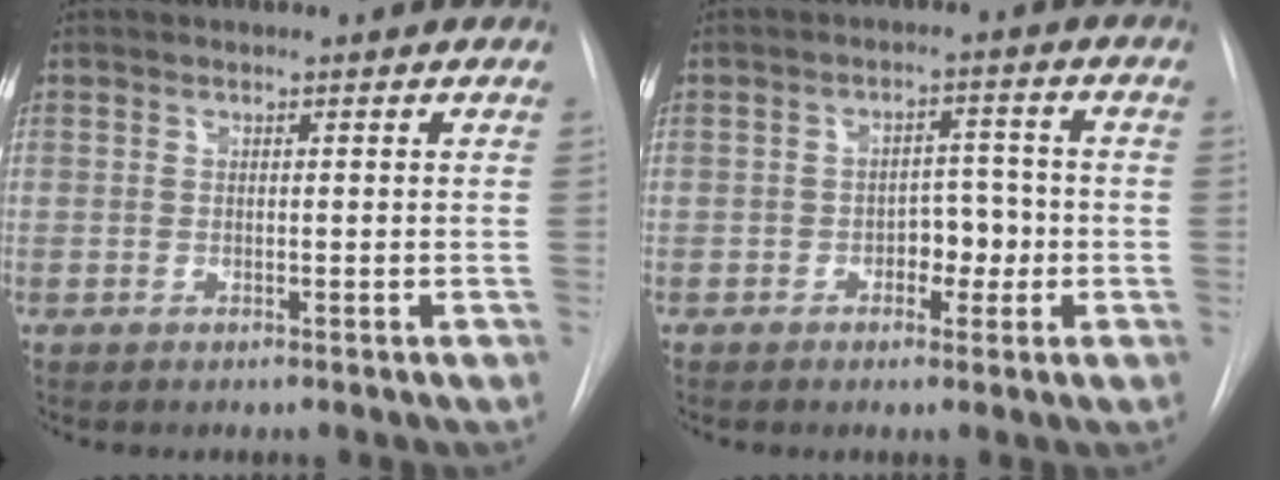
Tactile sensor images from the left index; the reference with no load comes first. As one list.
[{"total": 4.3, "force": [-1.3, 2.6, 3.1], "torque": [-0.036, 0.010, -0.019]}]